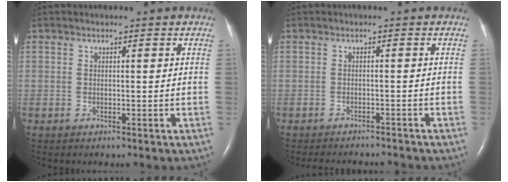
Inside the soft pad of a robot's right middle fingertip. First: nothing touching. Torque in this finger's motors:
{"motor_torque": [0.04, -0.04, 0.00, 0.03]}